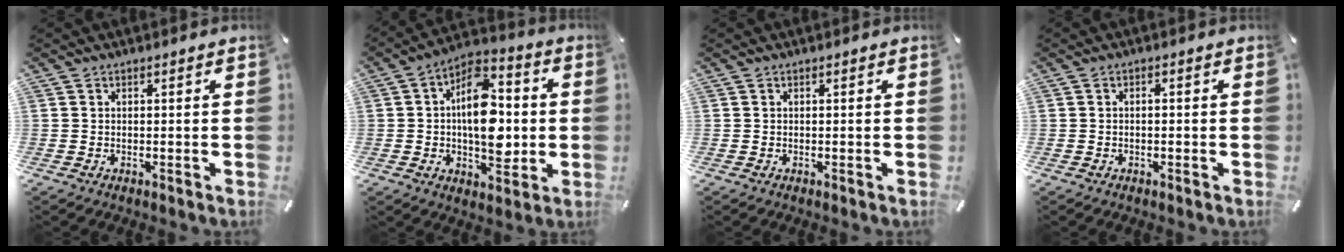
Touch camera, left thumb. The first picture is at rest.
{"total": 16.0, "force": [0.0, 9.8, 12.7], "torque": [-0.190, -0.005, 0.004]}
{"total": 0.0}
{"total": 1.0, "force": [-0.4, 0.4, 0.9], "torque": [-0.017, 0.002, -0.008]}